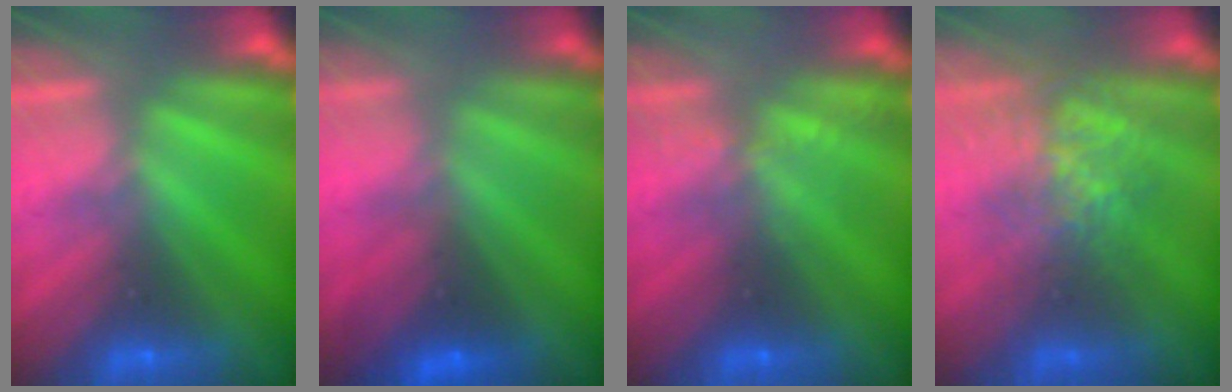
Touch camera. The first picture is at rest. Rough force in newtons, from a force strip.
{"total": 2.8}
{"total": 2.1}
{"total": 3.5}